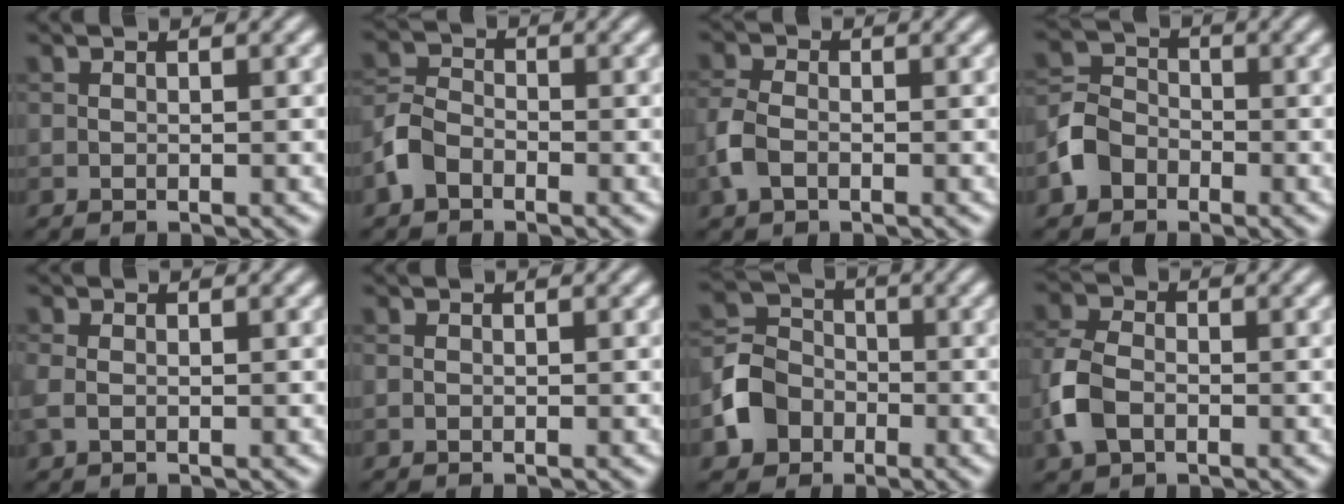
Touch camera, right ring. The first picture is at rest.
{"total": 3.1, "force": [-1.9, 2.0, 1.5], "torque": [-0.032, 0.007, -0.050]}
{"total": 2.9, "force": [-1.1, 1.8, 2.0], "torque": [-0.048, 0.002, -0.031]}
{"total": 3.9, "force": [-2.0, 3.0, 1.4], "torque": [-0.030, 0.005, -0.047]}
{"total": 1.4, "force": [-0.2, 1.0, 1.0], "torque": [-0.027, 0.000, -0.007]}
{"total": 0.0}
{"total": 5.1, "force": [-2.2, 4.2, 1.7], "torque": [-0.038, 0.006, -0.055]}
{"total": 4.7, "force": [-1.6, 3.2, 3.1], "torque": [-0.079, 0.002, -0.043]}